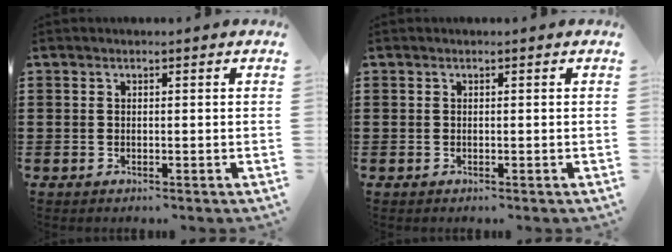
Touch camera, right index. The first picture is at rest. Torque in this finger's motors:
{"motor_torque": [1.07, 1.07, 0.00, 0.00]}